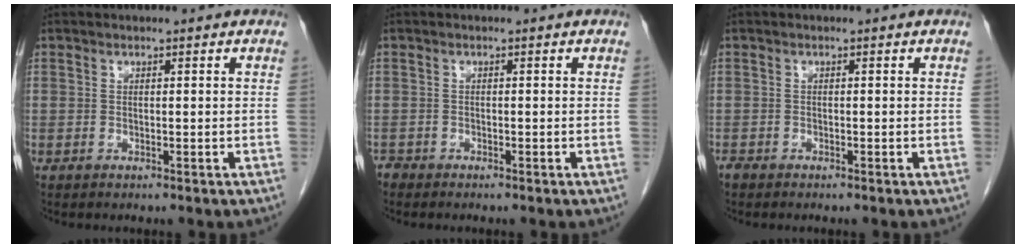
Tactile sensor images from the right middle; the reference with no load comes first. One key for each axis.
{"total": 0.8, "fx": -0.7, "fy": 0.3, "fz": -0.1, "tx": -0.003, "ty": -0.001, "tz": -0.014}
{"total": 0.5, "fx": -0.5, "fy": 0.2, "fz": 0.1, "tx": -0.007, "ty": -0.001, "tz": -0.011}